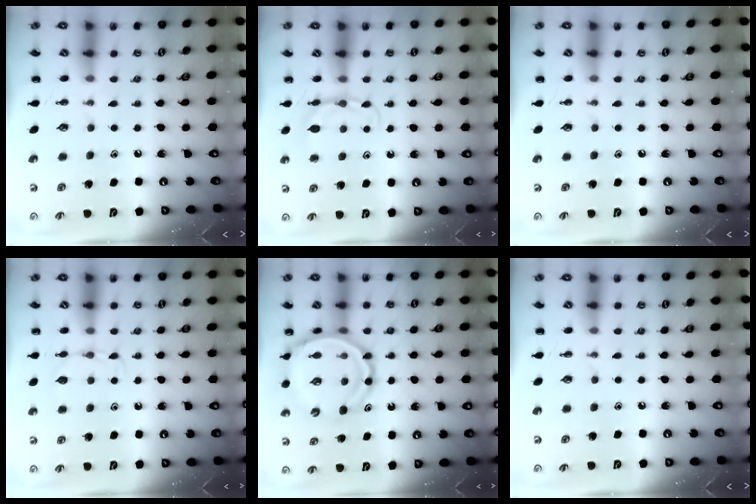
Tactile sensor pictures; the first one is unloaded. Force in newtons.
{"total": 4.6, "press": 4.3, "slide": 1.5}
{"total": 0.0}
{"total": 4.9, "press": 4.8, "slide": 1.3}
{"total": 12.8, "press": 12.1, "slide": 4.0}
{"total": 0.0}